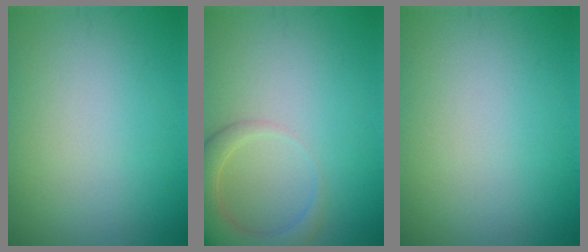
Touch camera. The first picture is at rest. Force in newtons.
{"total": 4.8, "press": 4.8, "slide": 0.6}
{"total": 0.0}